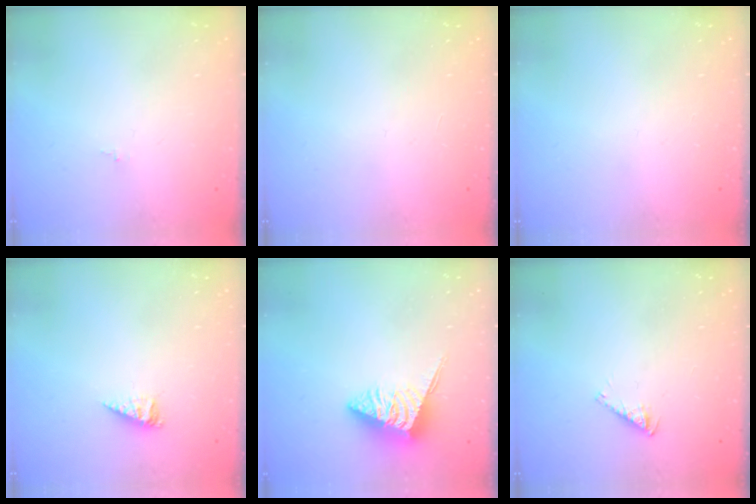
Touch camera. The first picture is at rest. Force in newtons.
{"total": 0.0}
{"total": 0.0}
{"total": 4.5, "press": 4.5, "slide": 0.5}
{"total": 6.0, "press": 6.0, "slide": 0.4}
{"total": 2.5, "press": 2.5, "slide": 0.0}